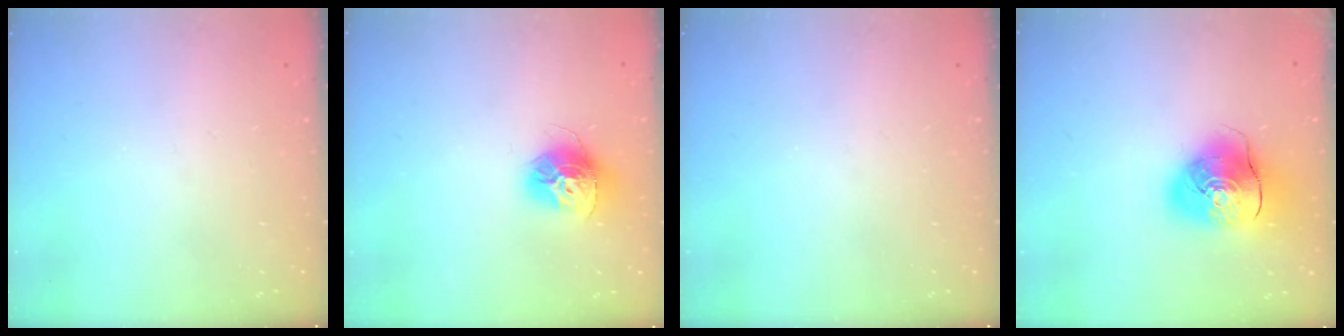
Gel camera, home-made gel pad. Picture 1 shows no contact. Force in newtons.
{"total": 13.2, "press": 13.1, "slide": 1.3}
{"total": 0.0}
{"total": 12.5, "press": 12.3, "slide": 2.1}